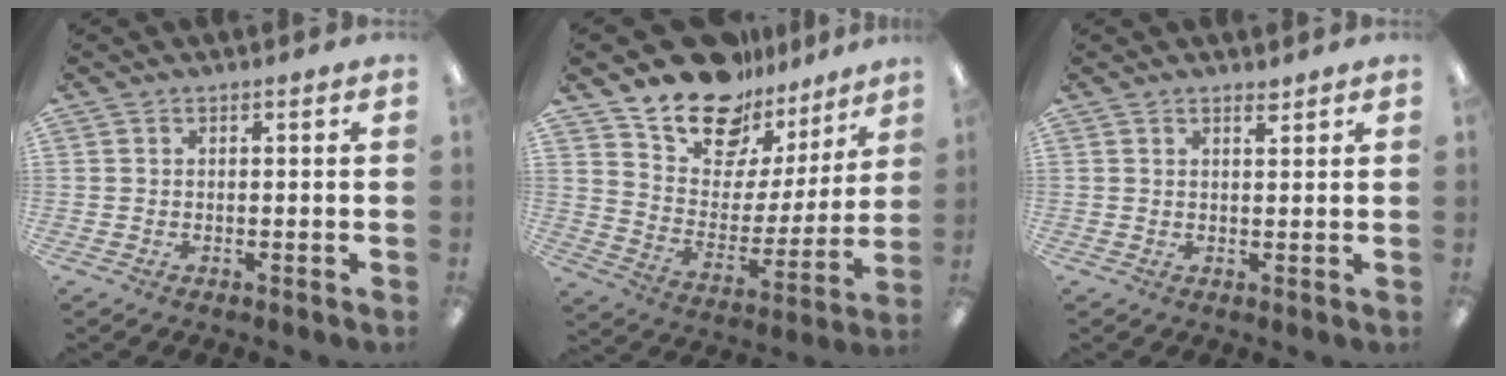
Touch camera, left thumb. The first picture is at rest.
{"total": 17.9, "force": [14.2, 9.5, 5.5], "torque": [-0.111, -0.111, 0.256]}
{"total": 1.8, "force": [1.6, 0.4, 0.8], "torque": [-0.010, -0.005, 0.027]}